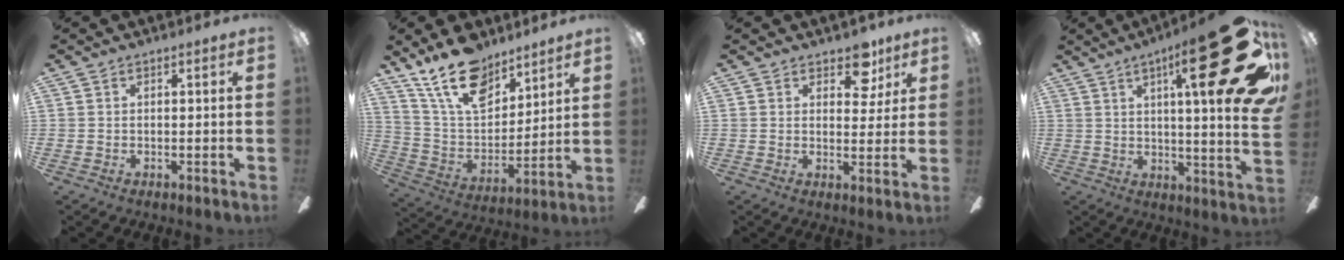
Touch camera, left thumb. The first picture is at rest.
{"total": 18.1, "force": [12.7, 9.1, 9.1], "torque": [-0.166, -0.067, 0.234]}
{"total": 8.3, "force": [5.4, 4.9, 4.0], "torque": [-0.037, -0.026, 0.092]}
{"total": 27.6, "force": [12.1, 5.4, 24.2], "torque": [-0.324, -0.083, 0.187]}